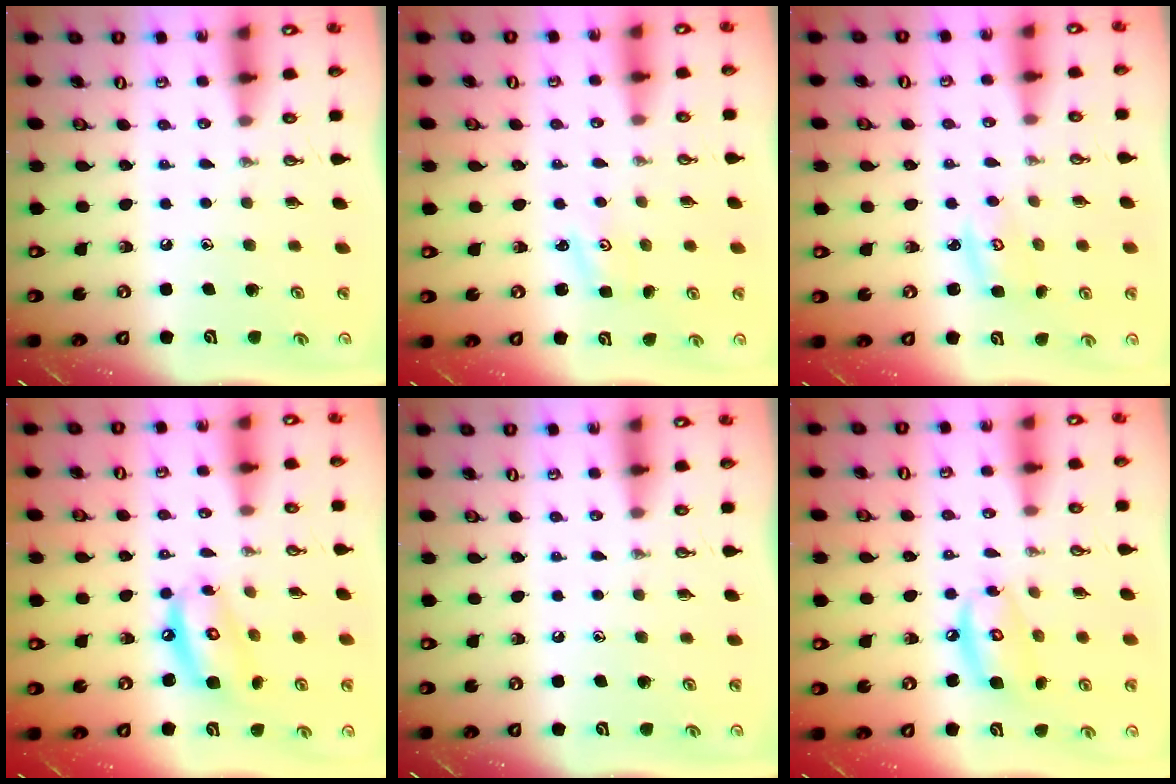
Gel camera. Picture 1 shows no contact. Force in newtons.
{"total": 1.3, "press": 1.3, "slide": 0.2}
{"total": 2.8, "press": 2.8, "slide": 0.2}
{"total": 10.2, "press": 10.1, "slide": 1.0}
{"total": 0.0}
{"total": 9.8, "press": 9.7, "slide": 1.0}